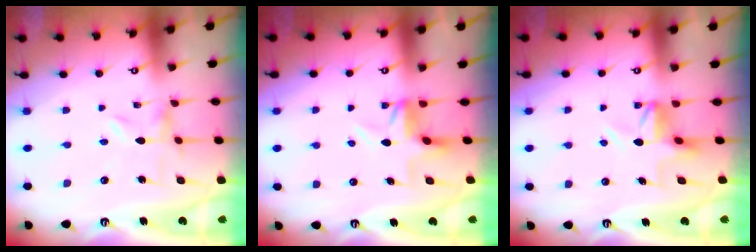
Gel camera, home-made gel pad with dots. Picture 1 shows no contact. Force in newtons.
{"total": 3.9, "press": 3.9, "slide": 0.4}
{"total": 6.3, "press": 6.3, "slide": 0.5}